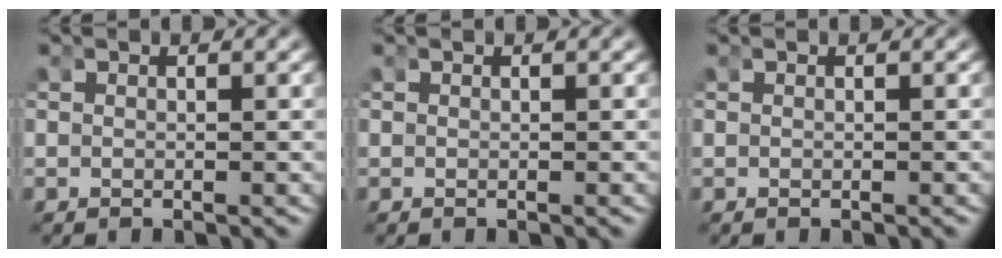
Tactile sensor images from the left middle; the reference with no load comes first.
{"total": 0.0}
{"total": 0.0}